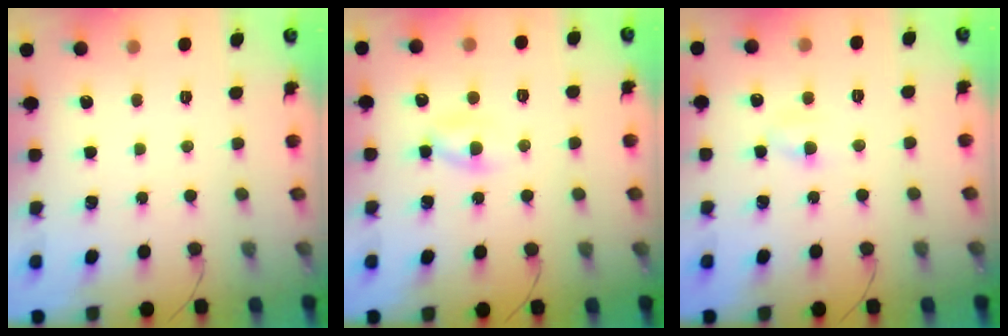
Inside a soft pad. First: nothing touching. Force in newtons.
{"total": 2.2, "press": 2.0, "slide": 0.9}
{"total": 4.1, "press": 3.9, "slide": 1.2}